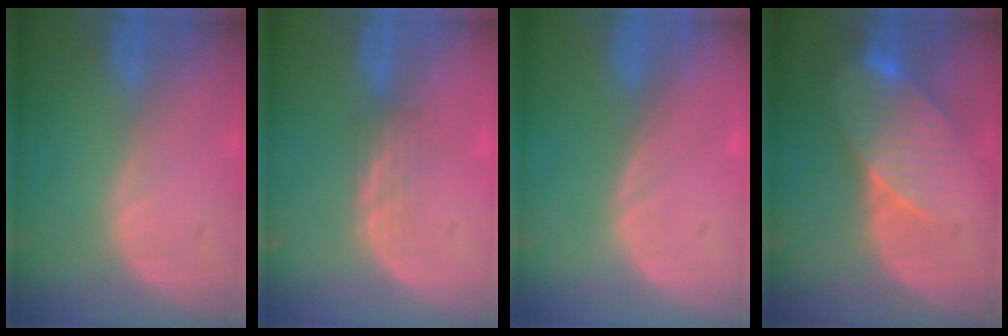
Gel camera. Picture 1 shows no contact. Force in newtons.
{"total": 2.2, "press": 2.1, "slide": 0.2}
{"total": 0.0}
{"total": 8.2, "press": 7.3, "slide": 3.7}